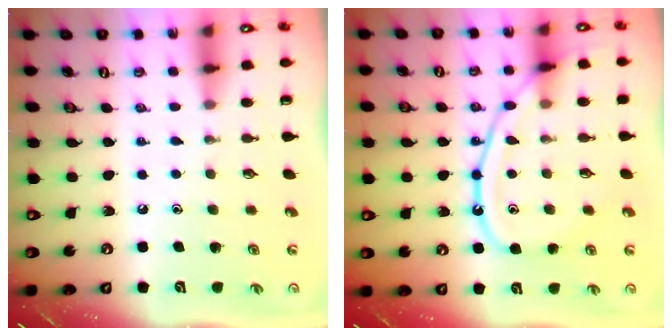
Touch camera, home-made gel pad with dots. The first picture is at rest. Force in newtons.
{"total": 13.8, "press": 13.7, "slide": 1.3}